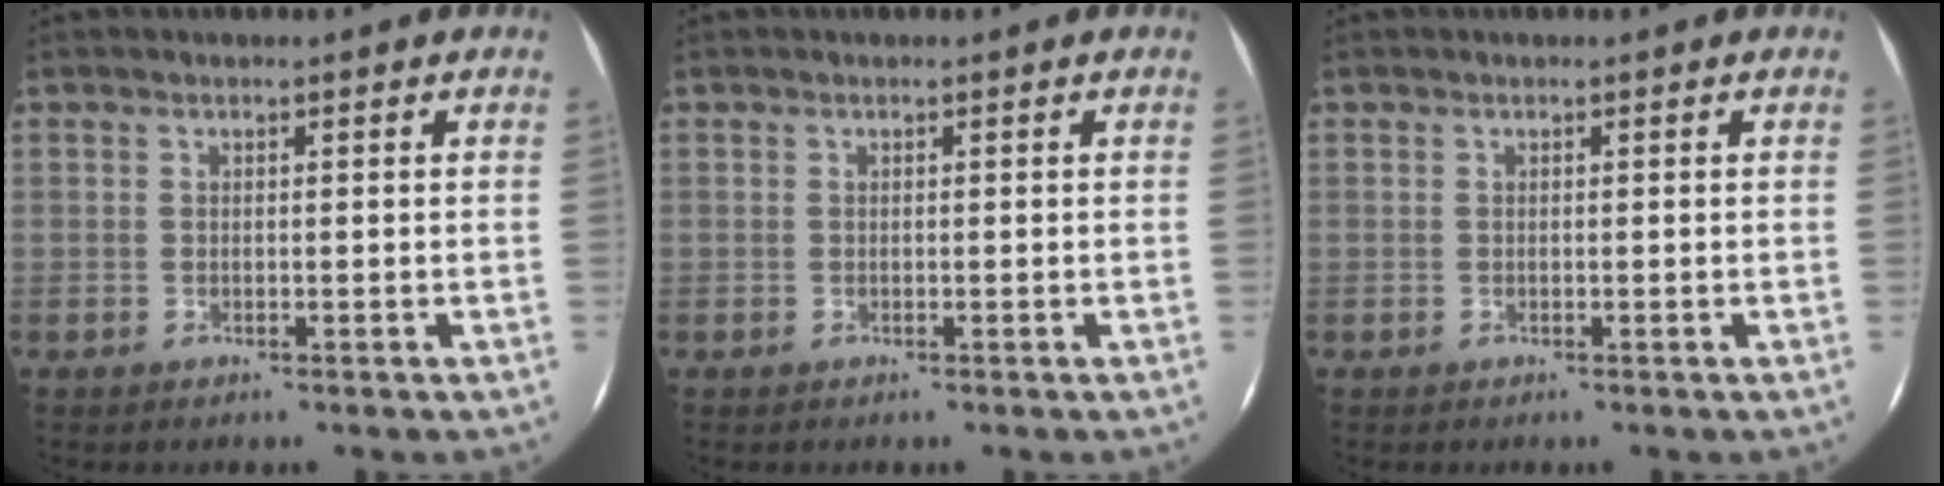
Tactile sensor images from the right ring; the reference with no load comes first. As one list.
[{"total": 0.0}, {"total": 0.0}]